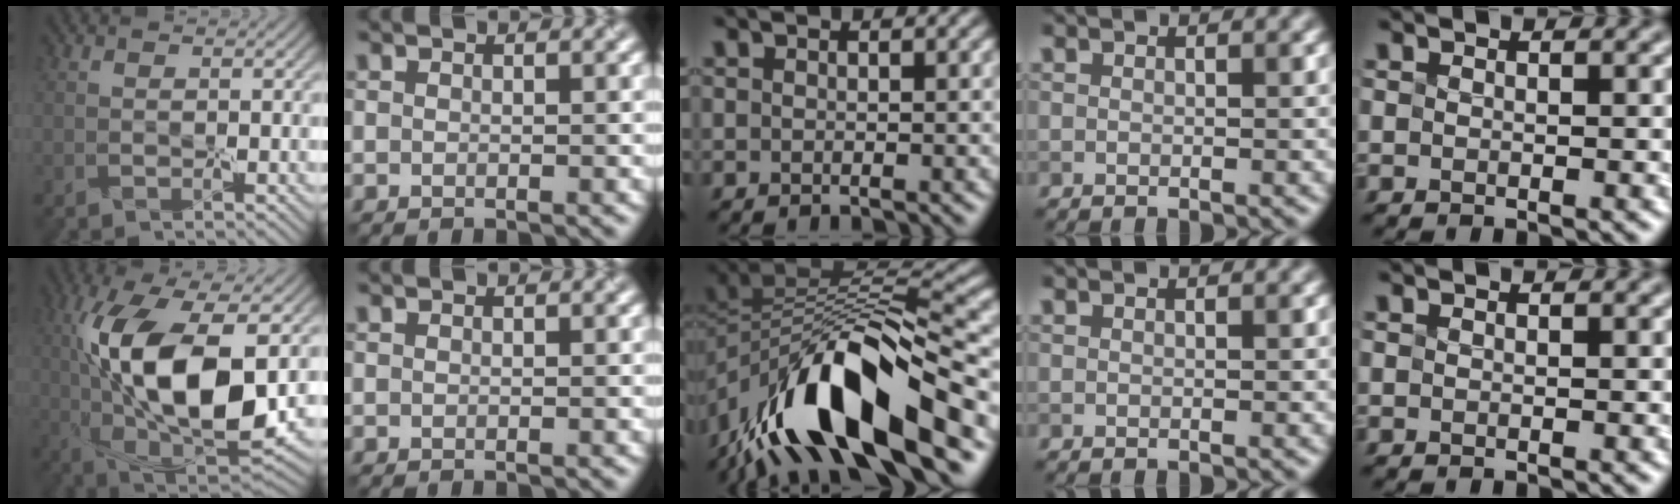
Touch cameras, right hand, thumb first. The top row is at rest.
{"thumb": {"total": 13.8, "force": [1.3, 6.2, 12.3], "torque": [-0.231, 0.007, 0.025]}, "middle": {"total": 14.5, "force": [-7.2, 5.7, 11.2], "torque": [-0.196, 0.006, -0.123]}}